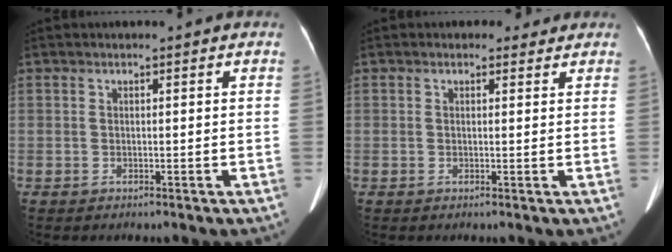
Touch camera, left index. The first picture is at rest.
{"total": 1.7, "force": [1.3, 1.0, 0.2], "torque": [-0.001, 0.001, 0.012]}